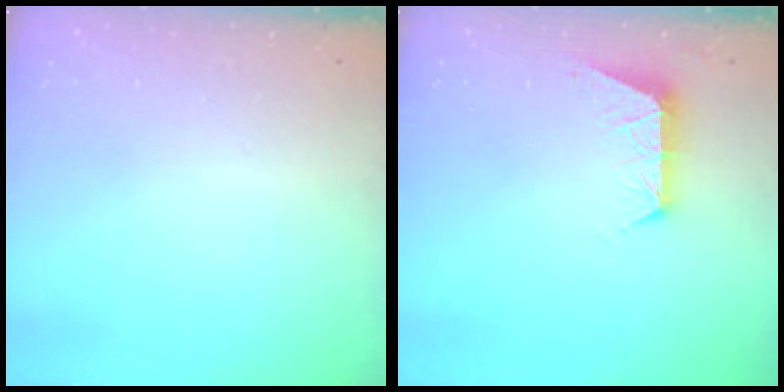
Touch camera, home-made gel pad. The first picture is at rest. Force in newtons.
{"total": 6.8, "press": 6.8, "slide": 0.5}